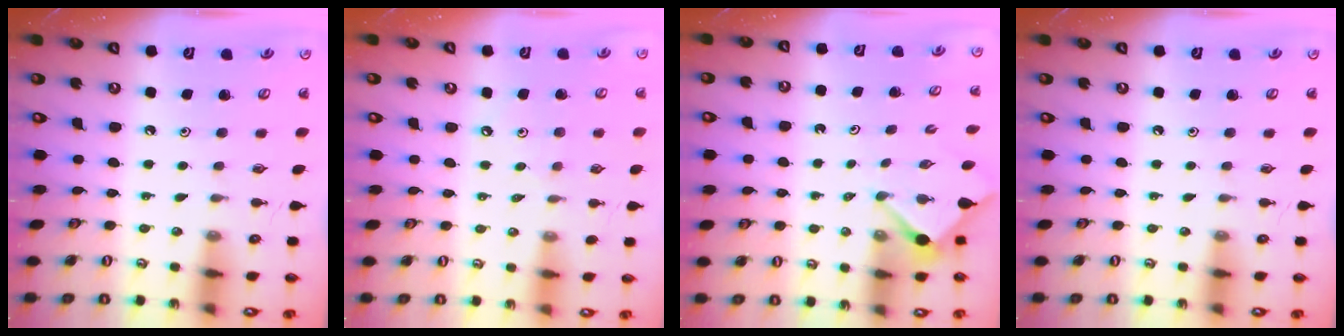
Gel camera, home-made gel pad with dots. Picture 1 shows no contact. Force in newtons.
{"total": 5.9, "press": 5.8, "slide": 0.8}
{"total": 2.7, "press": 2.7, "slide": 0.3}
{"total": 0.0}